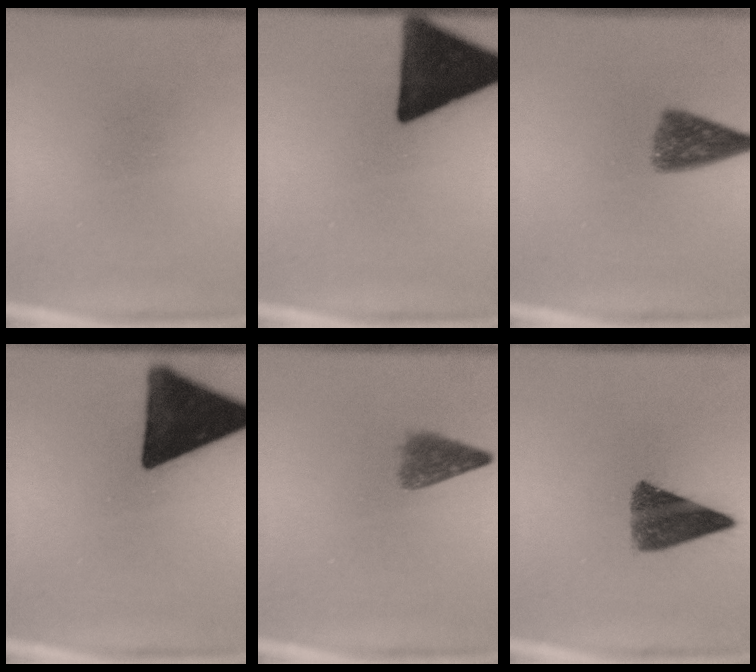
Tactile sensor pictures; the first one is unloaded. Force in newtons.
{"total": 17.8}
{"total": 6.3}
{"total": 17.1}
{"total": 3.8}
{"total": 9.1}